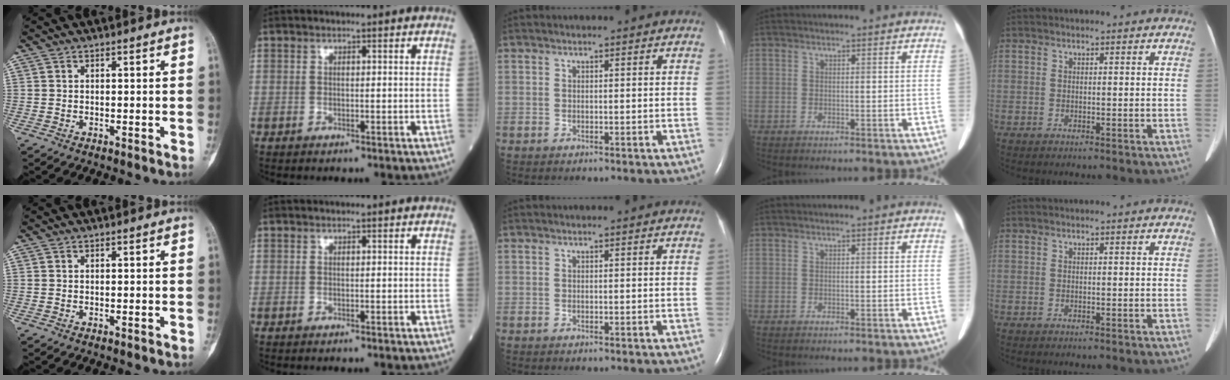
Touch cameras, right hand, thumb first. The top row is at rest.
{}